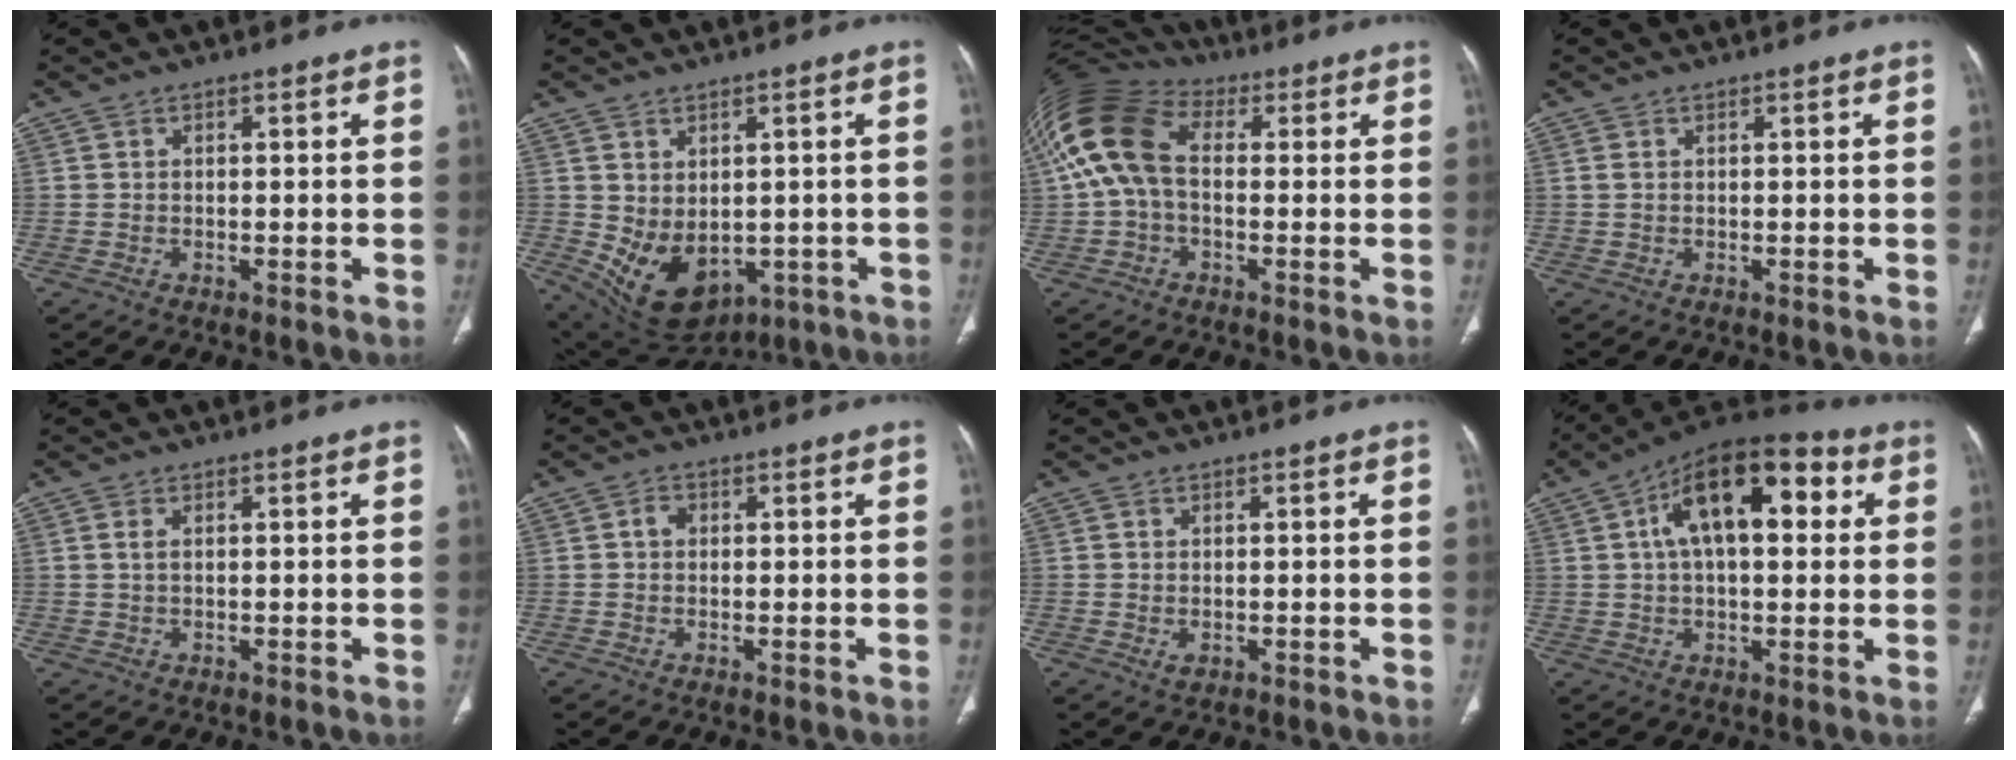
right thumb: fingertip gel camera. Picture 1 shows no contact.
{"total": 11.9, "force": [-2.0, 8.5, 8.1], "torque": [-0.117, -0.003, 0.006]}
{"total": 15.1, "force": [1.7, 9.6, 11.5], "torque": [-0.245, 0.047, 0.025]}
{"total": 0.8, "force": [0.3, 0.5, 0.6], "torque": [-0.018, 0.007, 0.011]}
{"total": 1.3, "force": [0.4, 0.6, 1.1], "torque": [-0.029, 0.006, 0.011]}
{"total": 1.8, "force": [0.2, 1.4, 1.0], "torque": [-0.013, 0.007, 0.001]}
{"total": 1.3, "force": [-0.1, 1.0, 0.8], "torque": [-0.011, -0.001, 0.003]}
{"total": 18.1, "force": [4.9, 8.8, 15.0], "torque": [-0.214, 0.025, 0.067]}